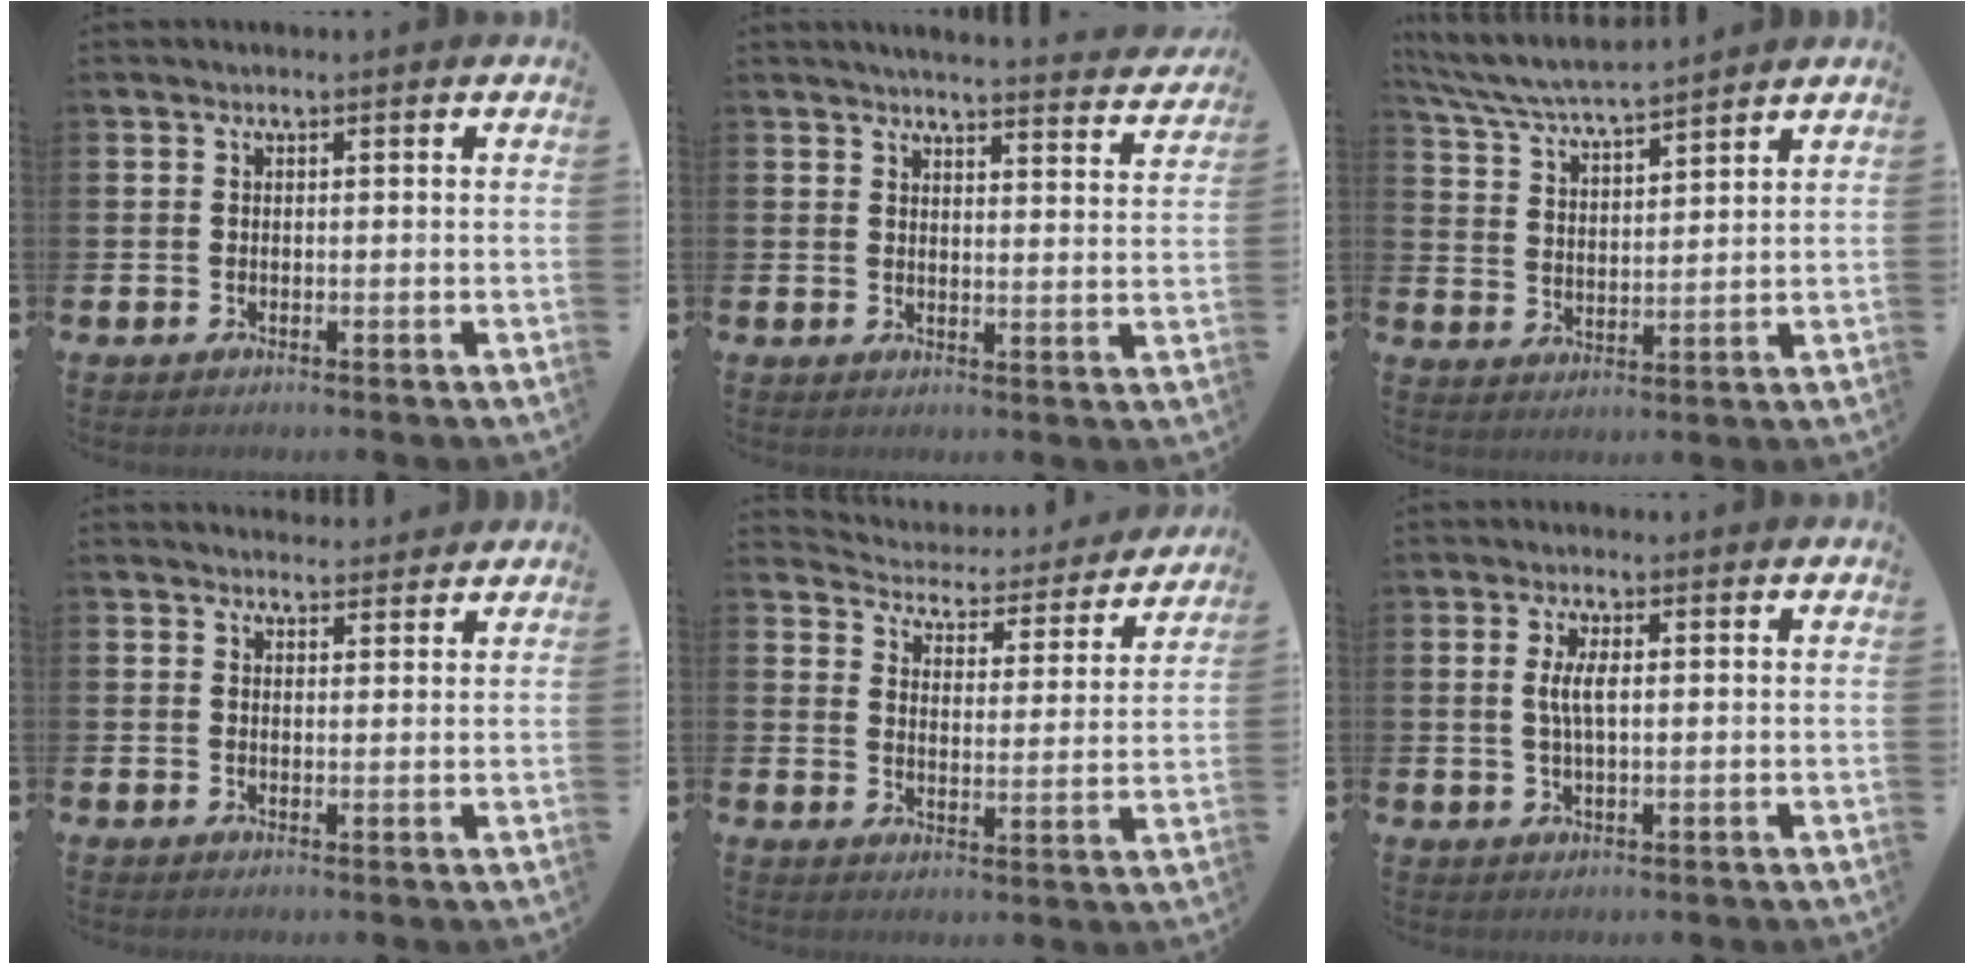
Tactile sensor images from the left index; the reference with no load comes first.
{"total": 4.4, "force": [4.3, -0.2, 0.6], "torque": [-0.013, -0.034, 0.073]}
{"total": 6.1, "force": [5.9, 0.2, 1.5], "torque": [-0.057, -0.033, 0.104]}
{"total": 2.5, "force": [2.4, 0.5, -0.1], "torque": [0.006, -0.015, 0.043]}
{"total": 4.7, "force": [4.5, 1.1, 0.3], "torque": [-0.030, -0.043, 0.073]}
{"total": 3.3, "force": [0.7, 1.1, 3.0], "torque": [-0.062, 0.006, 0.009]}